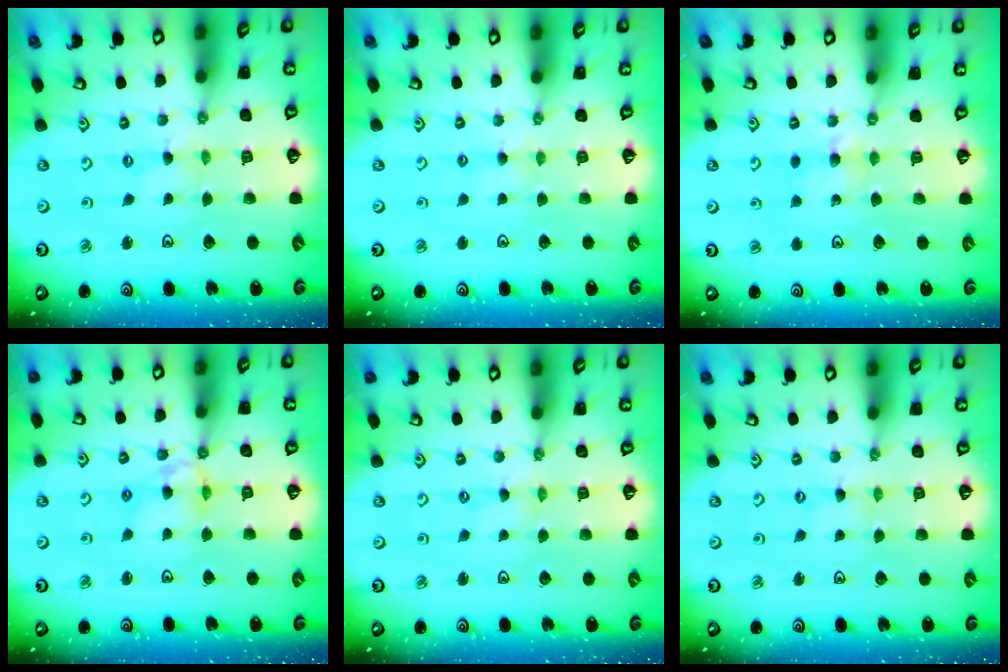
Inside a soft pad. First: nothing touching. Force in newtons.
{"total": 2.4, "press": 2.4, "slide": 0.4}
{"total": 4.6, "press": 4.5, "slide": 0.8}
{"total": 8.2, "press": 8.1, "slide": 0.7}
{"total": 0.0}
{"total": 0.0}